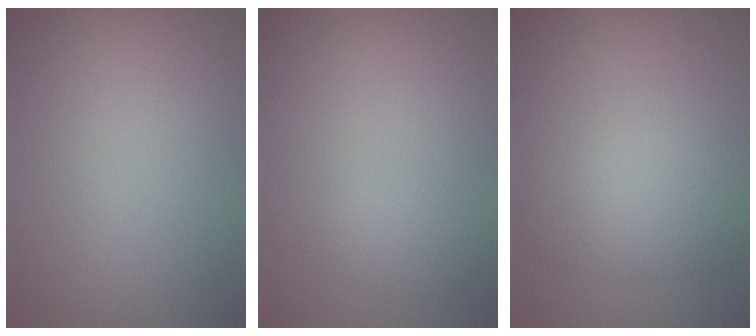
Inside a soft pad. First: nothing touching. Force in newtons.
{"total": 1.1, "press": 1.1, "slide": 0.1}
{"total": 4.8, "press": 4.8, "slide": 0.3}